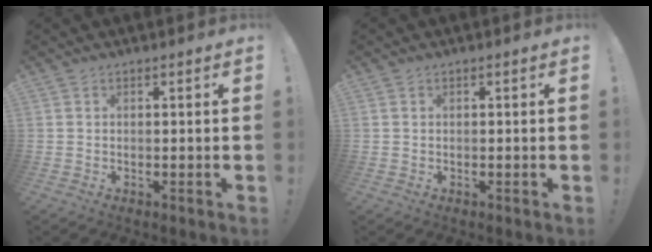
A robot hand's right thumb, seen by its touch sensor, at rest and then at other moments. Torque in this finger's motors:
{"motor_torque": [0.02, 0.10, -0.33, 0.19, 0.02]}